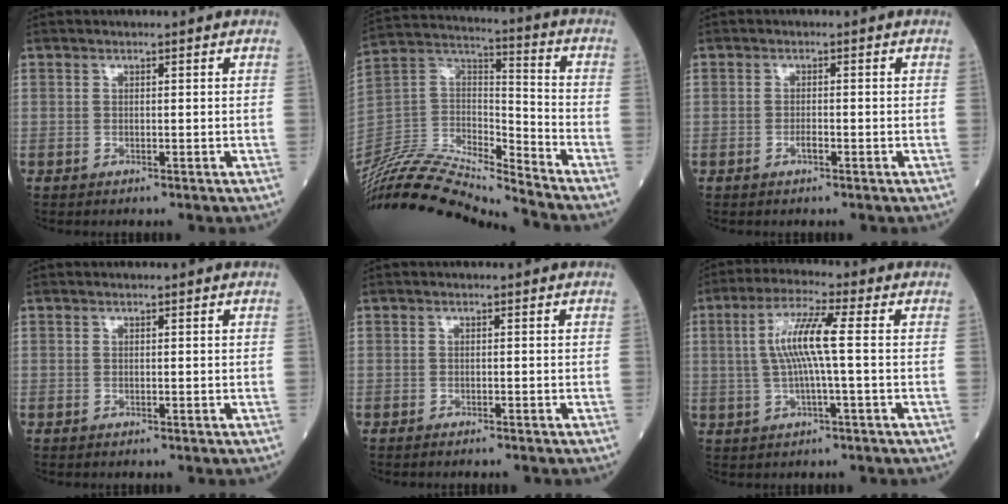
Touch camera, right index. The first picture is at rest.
{"total": 21.7, "force": [-20.5, 0.4, 7.0], "torque": [-0.154, 0.016, -0.370]}
{"total": 1.1, "force": [-0.6, 0.2, 0.9], "torque": [-0.020, 0.002, -0.009]}
{"total": 0.0}
{"total": 1.8, "force": [-1.6, -0.1, 0.8], "torque": [-0.012, -0.001, -0.019]}
{"total": 7.8, "force": [0.6, 0.1, 7.8], "torque": [-0.157, 0.013, 0.008]}